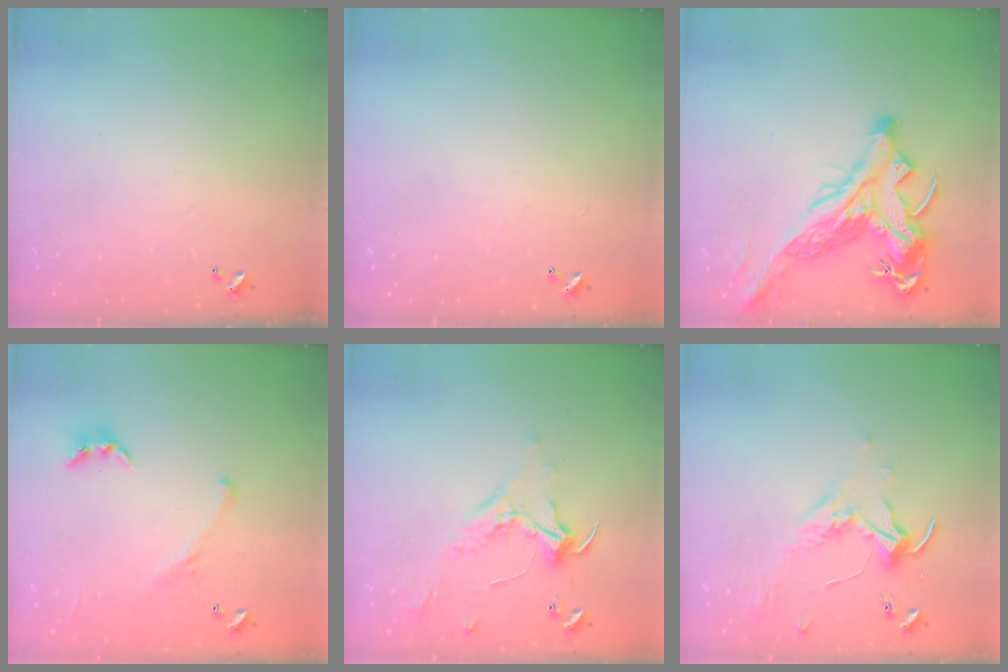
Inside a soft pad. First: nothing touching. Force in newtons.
{"total": 2.6, "press": 2.6, "slide": 0.3}
{"total": 9.2, "press": 8.8, "slide": 2.6}
{"total": 1.6, "press": 1.4, "slide": 0.8}
{"total": 2.3, "press": 2.2, "slide": 0.7}
{"total": 1.7, "press": 1.5, "slide": 0.7}